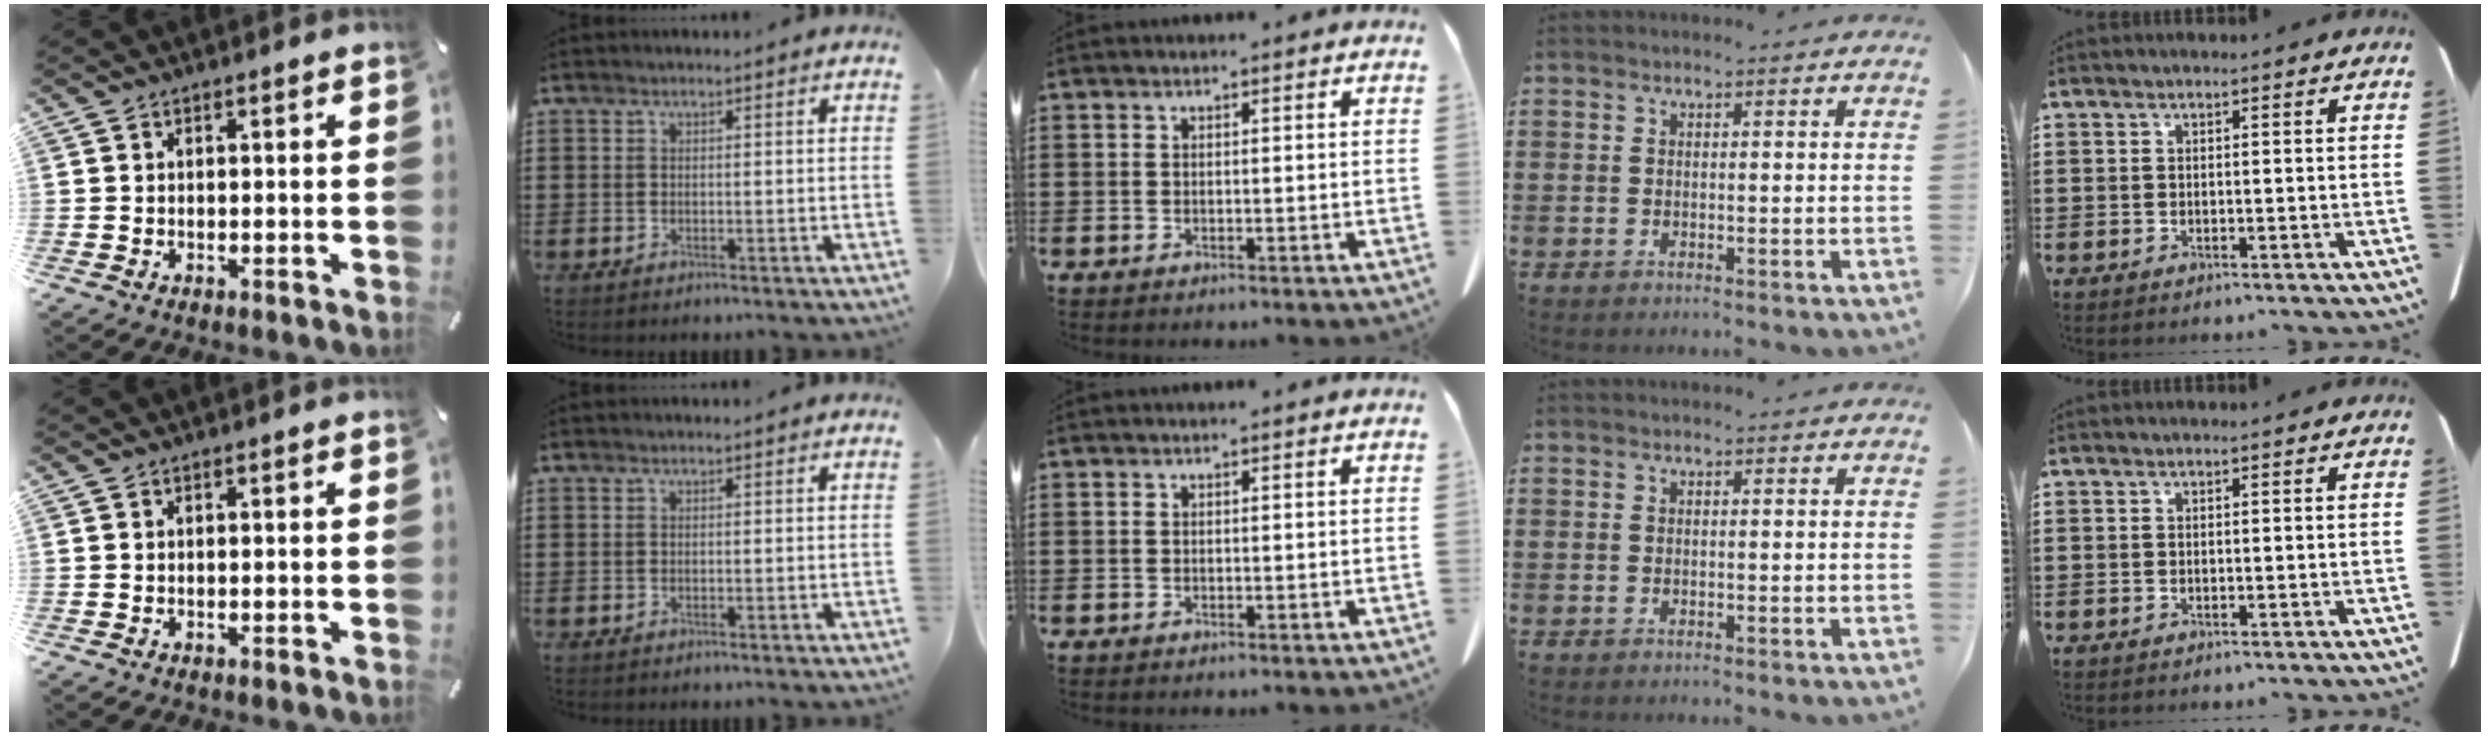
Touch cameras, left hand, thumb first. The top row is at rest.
{}